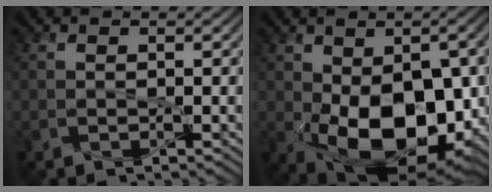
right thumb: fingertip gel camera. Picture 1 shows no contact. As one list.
[{"total": 15.4, "force": [-3.2, 9.2, 11.9], "torque": [-0.200, -0.042, -0.035]}]